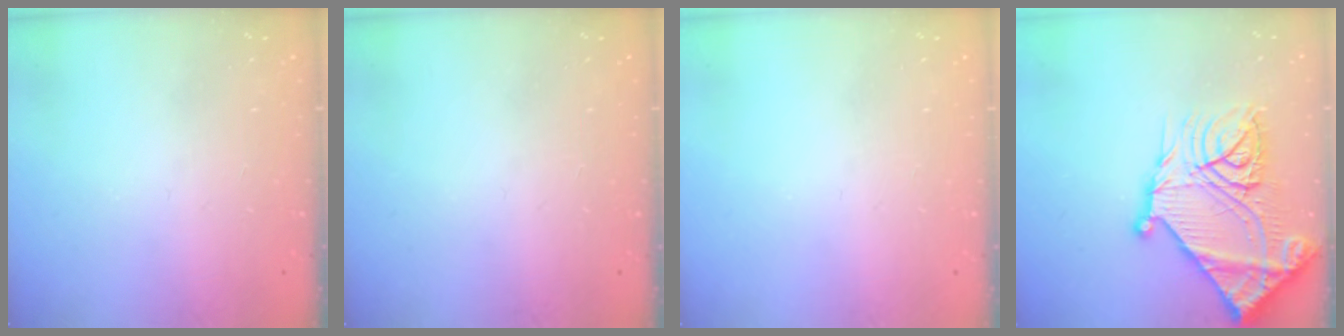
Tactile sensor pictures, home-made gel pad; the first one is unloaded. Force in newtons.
{"total": 0.0}
{"total": 0.0}
{"total": 28.1, "press": 27.9, "slide": 3.3}